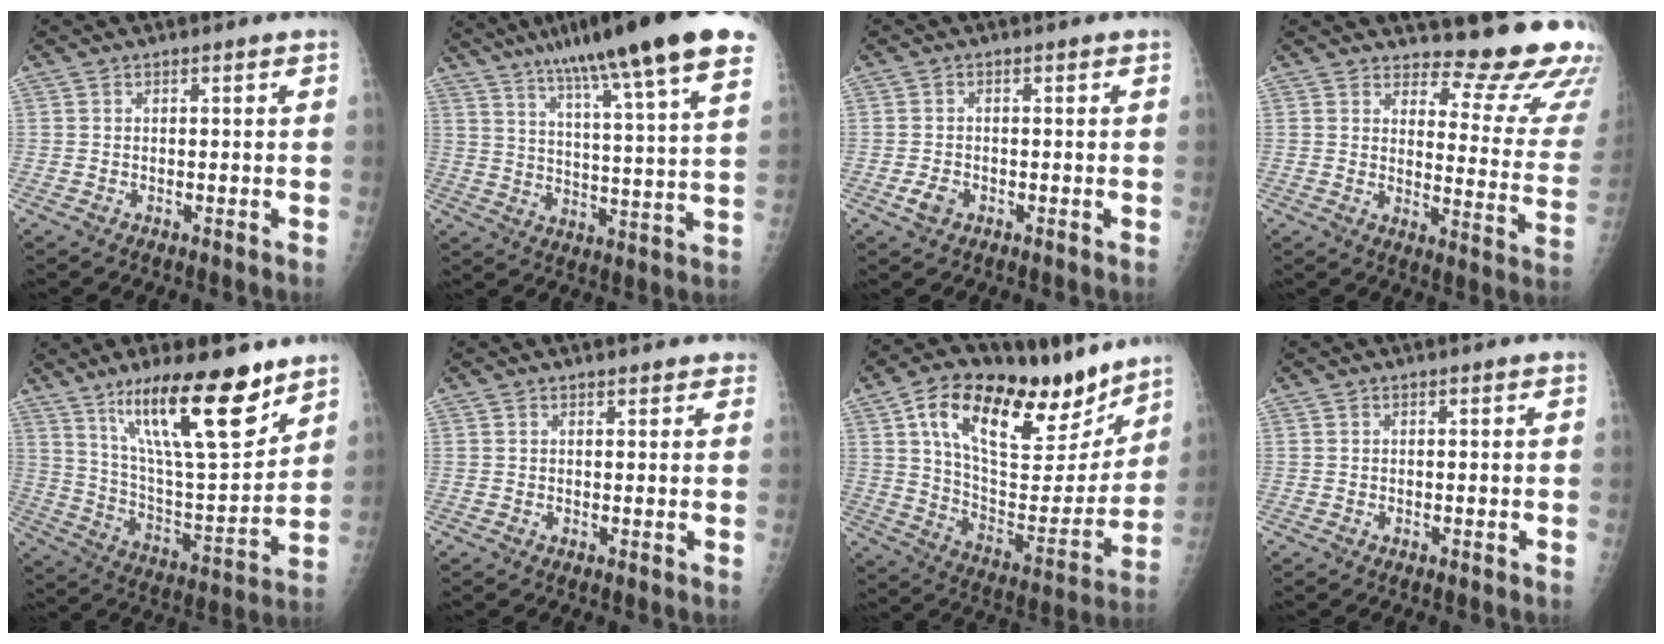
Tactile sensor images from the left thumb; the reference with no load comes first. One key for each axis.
{"total": 25.4, "fx": 17.1, "fy": 2.2, "fz": 18.6, "tx": -0.284, "ty": -0.041, "tz": 0.248}
{"total": 2.7, "fx": -1.1, "fy": 1.9, "fz": 1.5, "tx": -0.024, "ty": 0.001, "tz": -0.018}
{"total": 17.7, "fx": 15.8, "fy": 4.3, "fz": 6.6, "tx": -0.036, "ty": -0.165, "tz": 0.174}
{"total": 22.1, "fx": 14.1, "fy": 5.3, "fz": 16.1, "tx": -0.242, "ty": -0.070, "tz": 0.246}
{"total": 2.2, "fx": 1.9, "fy": 0.9, "fz": 0.6, "tx": 0.012, "ty": -0.002, "tz": 0.016}
{"total": 27.3, "fx": 15.8, "fy": 11.7, "fz": 18.9, "tx": -0.257, "ty": -0.037, "tz": 0.263}
{"total": 0.0}